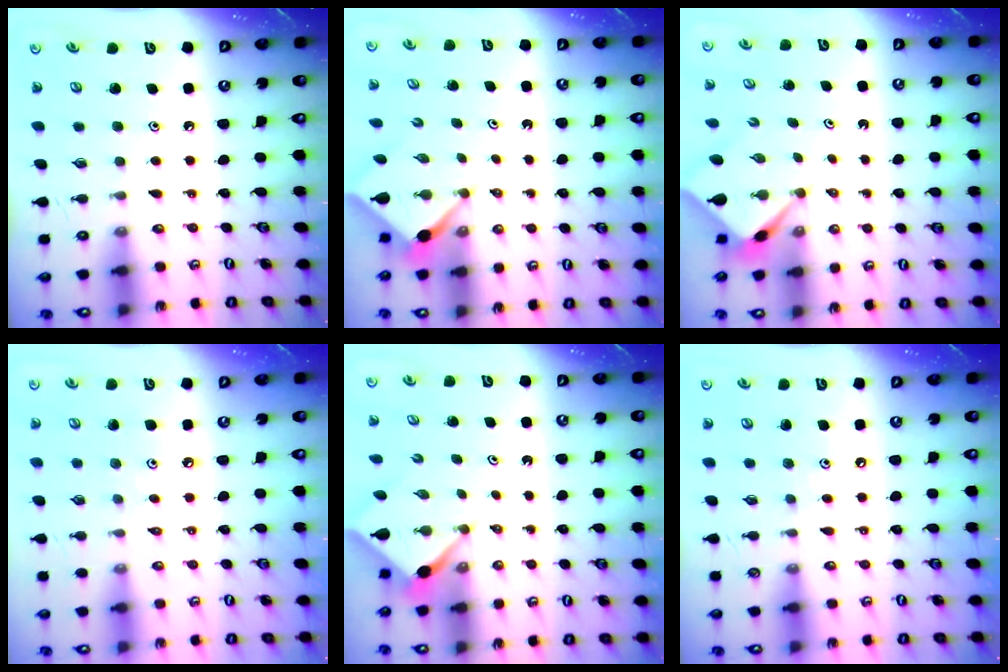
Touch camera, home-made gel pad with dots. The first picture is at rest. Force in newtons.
{"total": 2.4, "press": 2.4, "slide": 0.2}
{"total": 2.1, "press": 2.1, "slide": 0.3}
{"total": 3.0, "press": 3.0, "slide": 0.3}
{"total": 2.4, "press": 2.4, "slide": 0.2}
{"total": 3.7, "press": 3.7, "slide": 0.4}